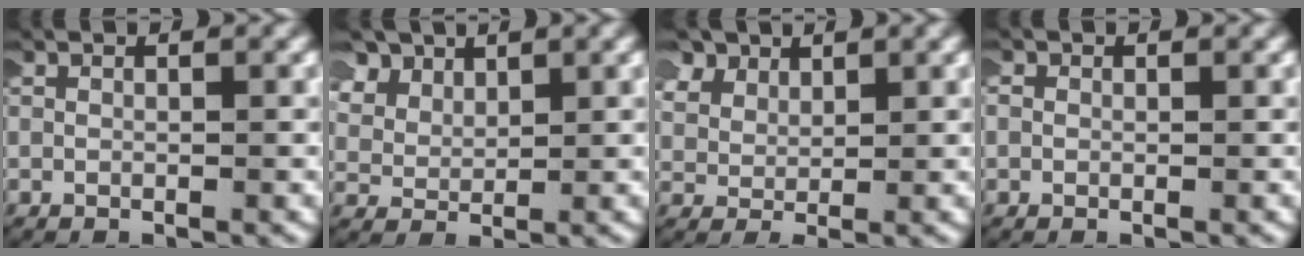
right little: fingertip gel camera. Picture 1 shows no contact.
{"total": 5.7, "force": [3.5, 3.4, 2.9], "torque": [-0.067, 0.006, 0.060]}
{"total": 4.3, "force": [3.0, 2.3, 2.2], "torque": [-0.056, -0.001, 0.053]}
{"total": 1.0, "force": [0.1, 0.9, 0.2], "torque": [-0.007, 0.002, -0.002]}